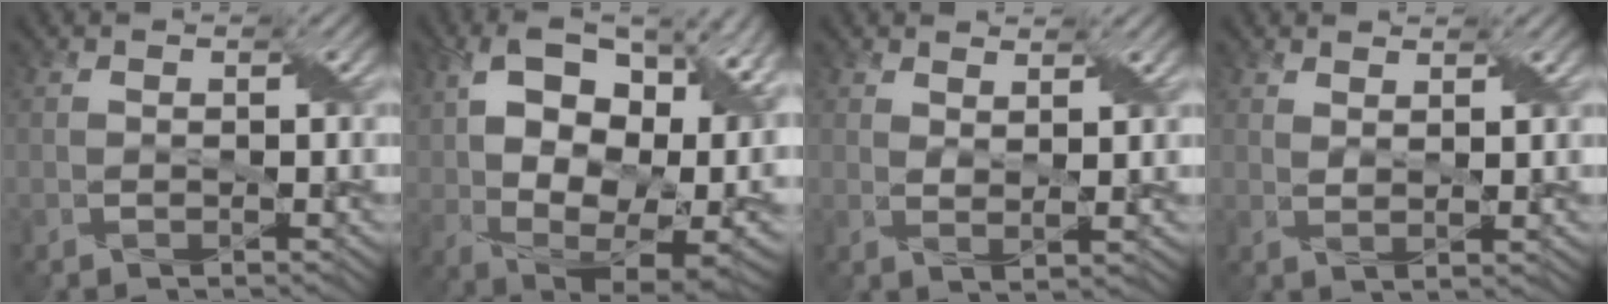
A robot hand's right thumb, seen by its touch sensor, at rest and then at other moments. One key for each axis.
{"total": 20.4, "fx": 4.8, "fy": 12.5, "fz": 15.4, "tx": -0.245, "ty": 0.024, "tz": 0.092}
{"total": 2.6, "fx": 1.9, "fy": 0.4, "fz": 1.7, "tx": -0.037, "ty": -0.002, "tz": 0.039}
{"total": 2.2, "fx": 1.7, "fy": 0.3, "fz": 1.3, "tx": -0.025, "ty": -0.004, "tz": 0.035}